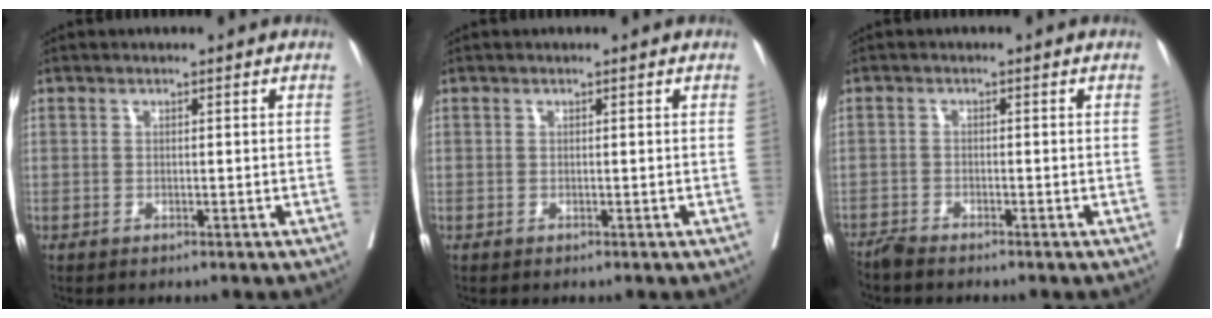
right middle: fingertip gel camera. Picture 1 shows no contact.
{"total": 0.0}
{"total": 1.8, "force": [-1.8, -0.1, 0.2], "torque": [-0.004, -0.006, -0.037]}